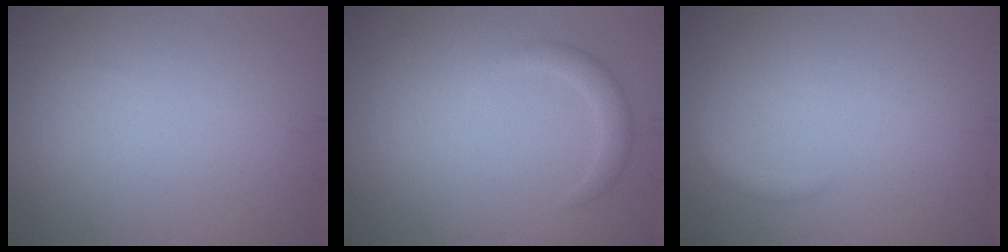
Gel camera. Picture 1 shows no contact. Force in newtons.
{"total": 1.8, "press": 1.8, "slide": 0.2}
{"total": 1.1, "press": 1.1, "slide": 0.1}